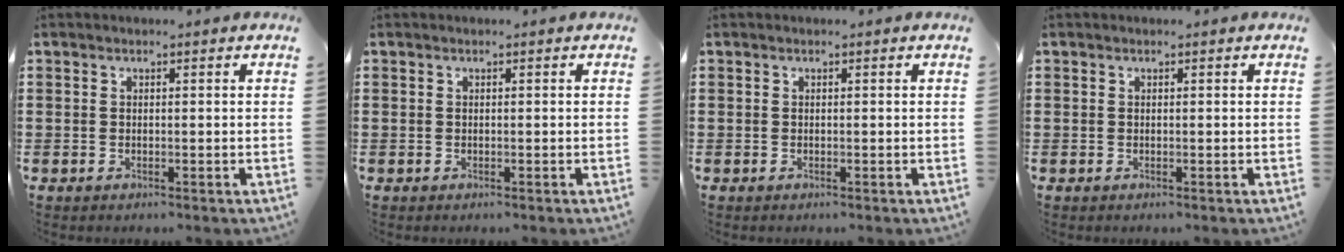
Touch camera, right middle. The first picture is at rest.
{"total": 0.0}
{"total": 0.0}
{"total": 0.0}